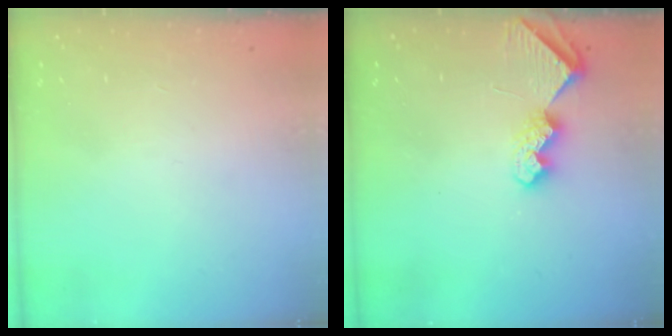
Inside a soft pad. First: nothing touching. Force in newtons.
{"total": 6.9, "press": 6.9, "slide": 0.6}